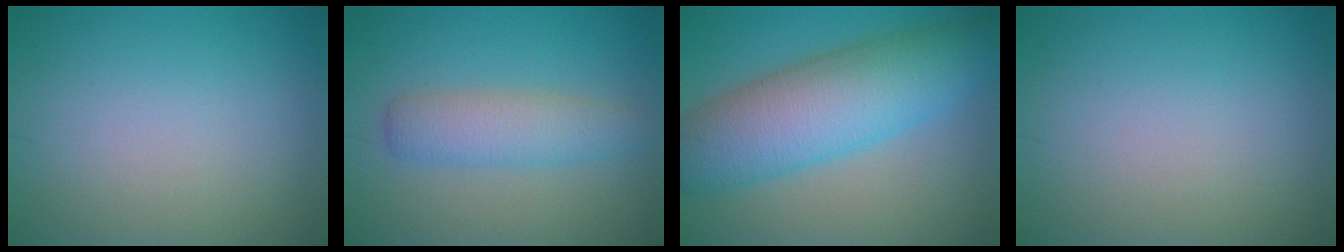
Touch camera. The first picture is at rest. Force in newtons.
{"total": 3.7, "press": 3.7, "slide": 0.1}
{"total": 9.6, "press": 9.6, "slide": 0.0}
{"total": 0.0}